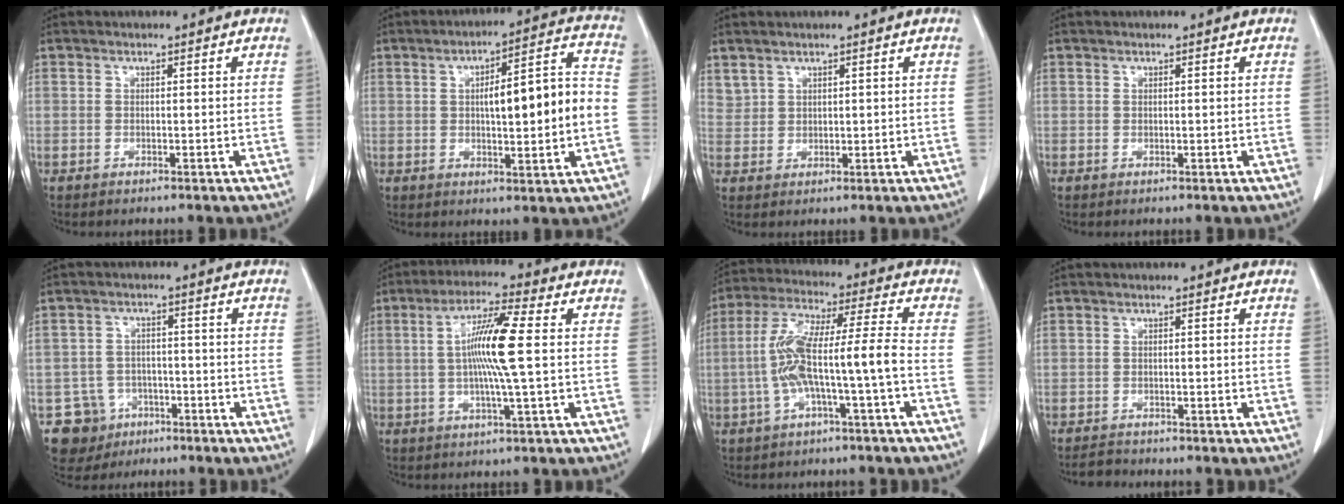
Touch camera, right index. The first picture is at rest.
{"total": 13.2, "force": [-0.5, 1.9, 13.1], "torque": [-0.193, 0.023, -0.006]}
{"total": 2.2, "force": [1.9, 1.2, 0.2], "torque": [0.002, 0.009, 0.042]}
{"total": 0.0}
{"total": 7.4, "force": [-3.8, 6.3, 0.5], "torque": [-0.009, 0.010, -0.053]}
{"total": 9.8, "force": [0.4, -0.6, 9.7], "torque": [-0.183, 0.001, 0.002]}
{"total": 10.8, "force": [-2.5, 0.3, 10.5], "torque": [-0.217, 0.031, -0.045]}
{"total": 2.1, "force": [-2.0, 0.6, 0.1], "torque": [-0.005, -0.006, -0.032]}